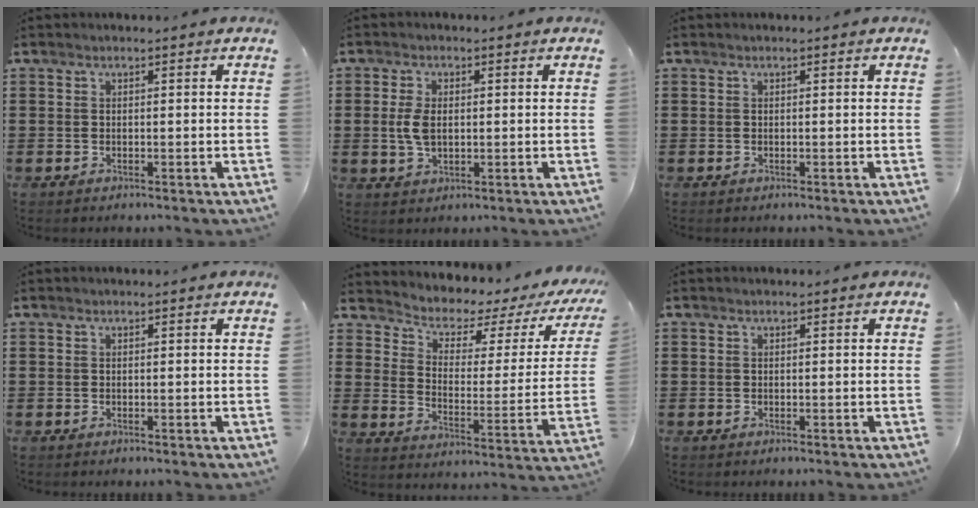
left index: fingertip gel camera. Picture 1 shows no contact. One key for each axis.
{"total": 4.2, "fx": 0.4, "fy": 2.3, "fz": 3.5, "tx": -0.094, "ty": -0.001, "tz": -0.001}
{"total": 0.0}
{"total": 0.0}
{"total": 3.5, "fx": 3.0, "fy": 1.5, "fz": 1.1, "tx": -0.045, "ty": -0.027, "tz": 0.043}
{"total": 0.0}